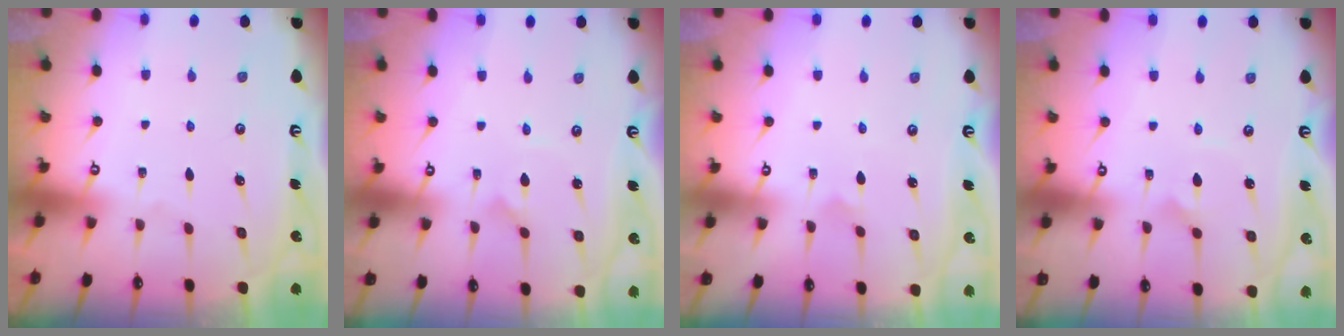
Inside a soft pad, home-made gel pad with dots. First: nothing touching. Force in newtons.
{"total": 0.9, "press": 0.9, "slide": 0.0}
{"total": 1.9, "press": 1.9, "slide": 0.1}
{"total": 2.9, "press": 2.9, "slide": 0.4}